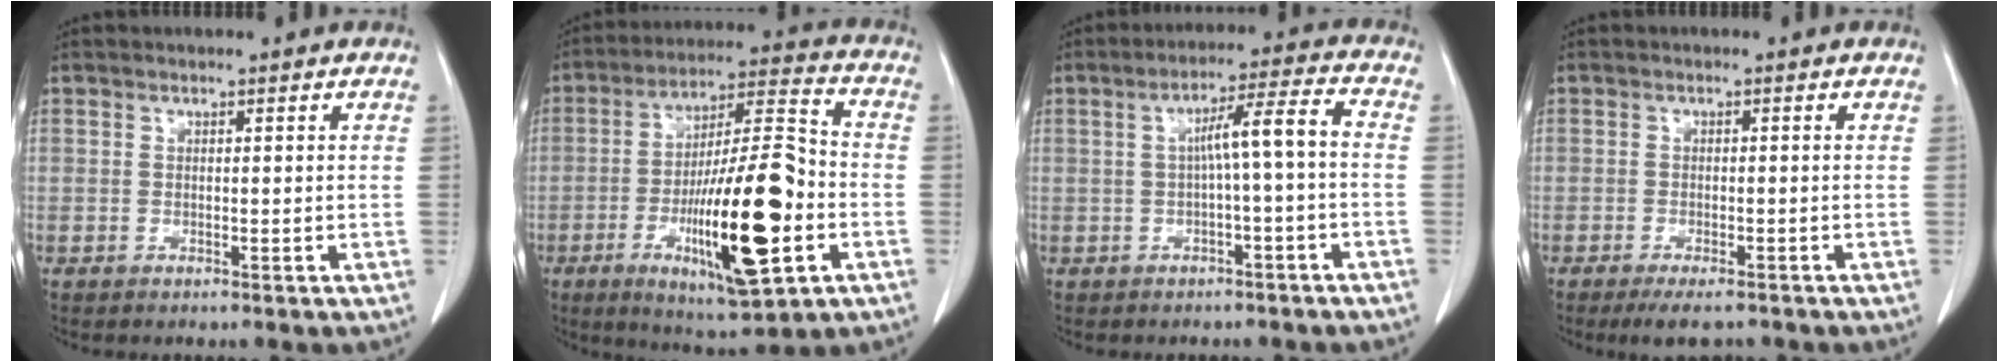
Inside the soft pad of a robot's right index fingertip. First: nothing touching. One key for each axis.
{"total": 20.0, "fx": -5.6, "fy": 3.4, "fz": 18.9, "tx": -0.329, "ty": -0.008, "tz": -0.083}
{"total": 6.3, "fx": -0.6, "fy": -0.2, "fz": 6.3, "tx": -0.098, "ty": 0.027, "tz": -0.005}
{"total": 4.2, "fx": -3.2, "fy": 1.2, "fz": 2.4, "tx": -0.029, "ty": -0.005, "tz": -0.043}